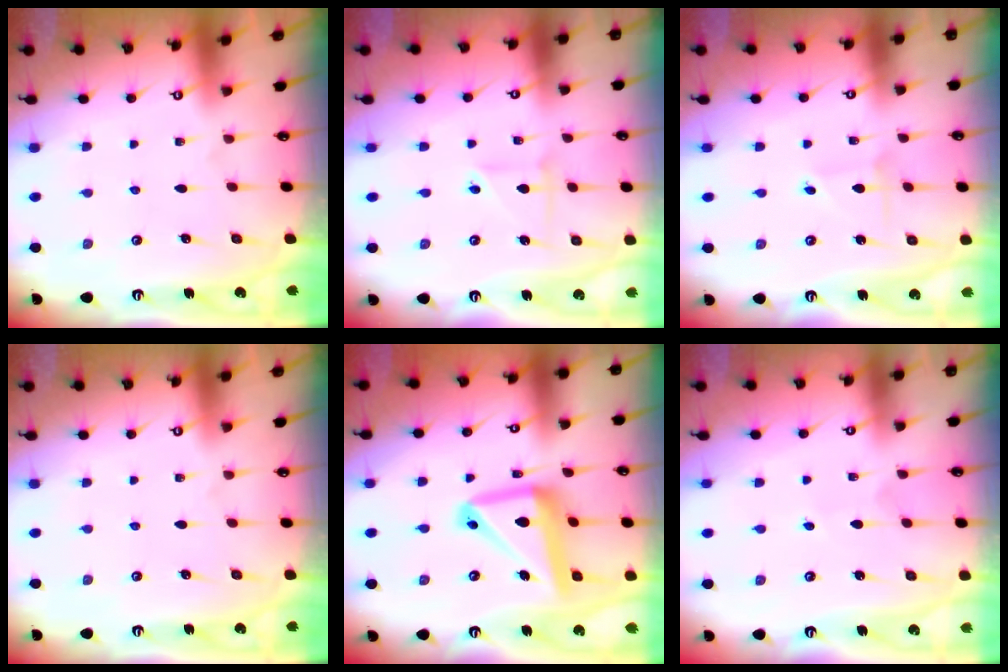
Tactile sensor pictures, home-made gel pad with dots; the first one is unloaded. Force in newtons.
{"total": 3.3, "press": 3.3, "slide": 0.2}
{"total": 1.3, "press": 1.3, "slide": 0.1}
{"total": 0.0}
{"total": 16.3, "press": 16.2, "slide": 1.8}
{"total": 2.8, "press": 2.8, "slide": 0.2}